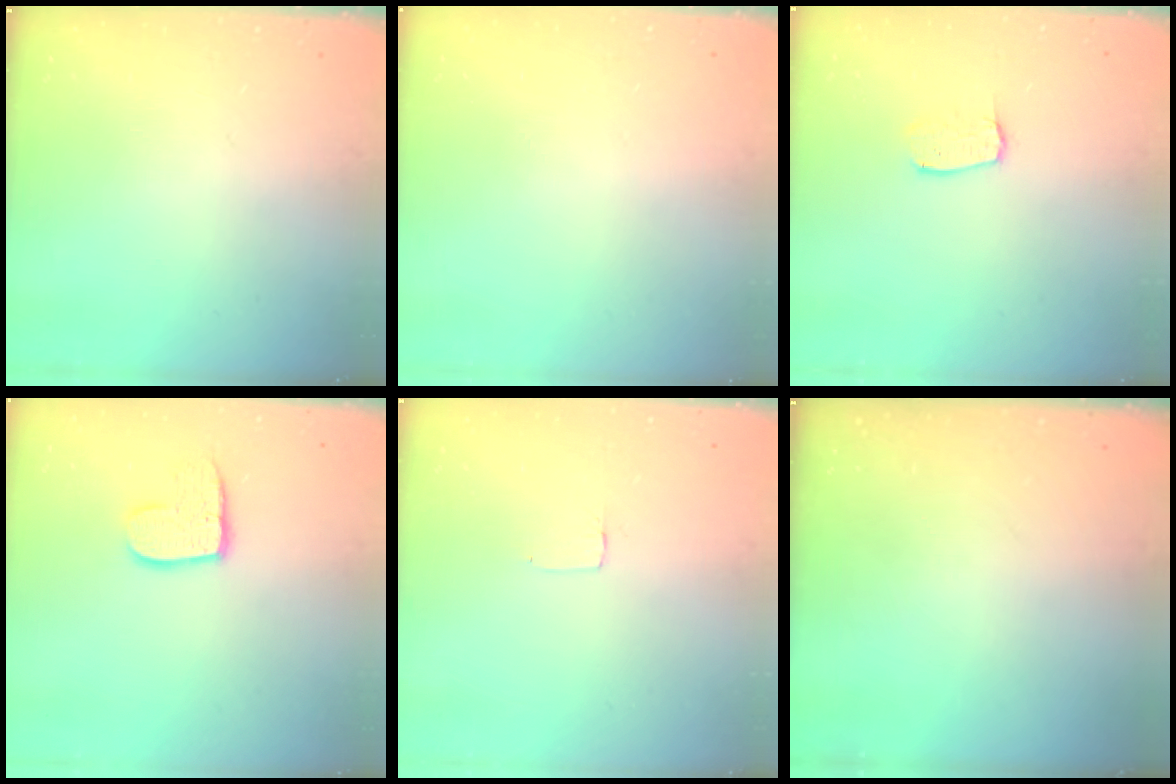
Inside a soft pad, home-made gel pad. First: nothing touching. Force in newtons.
{"total": 0.0}
{"total": 6.0, "press": 6.0, "slide": 0.3}
{"total": 9.2, "press": 9.2, "slide": 0.6}
{"total": 2.6, "press": 2.6, "slide": 0.2}
{"total": 0.0}